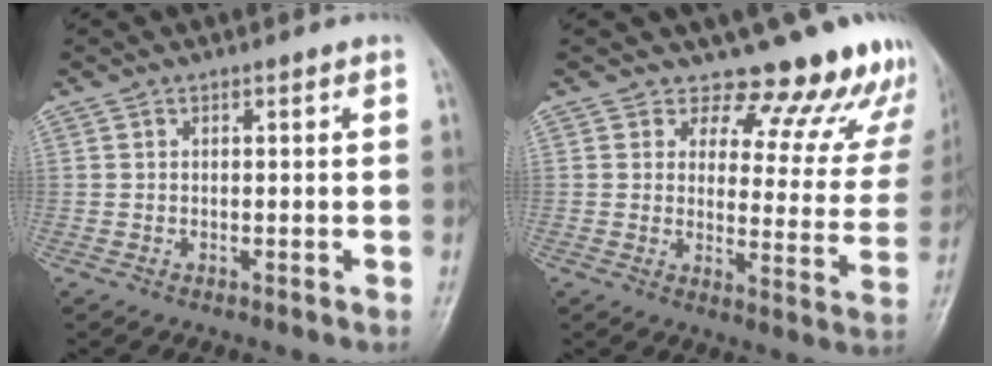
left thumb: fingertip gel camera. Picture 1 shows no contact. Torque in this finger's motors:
{"motor_torque": [1.03, 0.95, 0.01, -0.31, 0.06]}